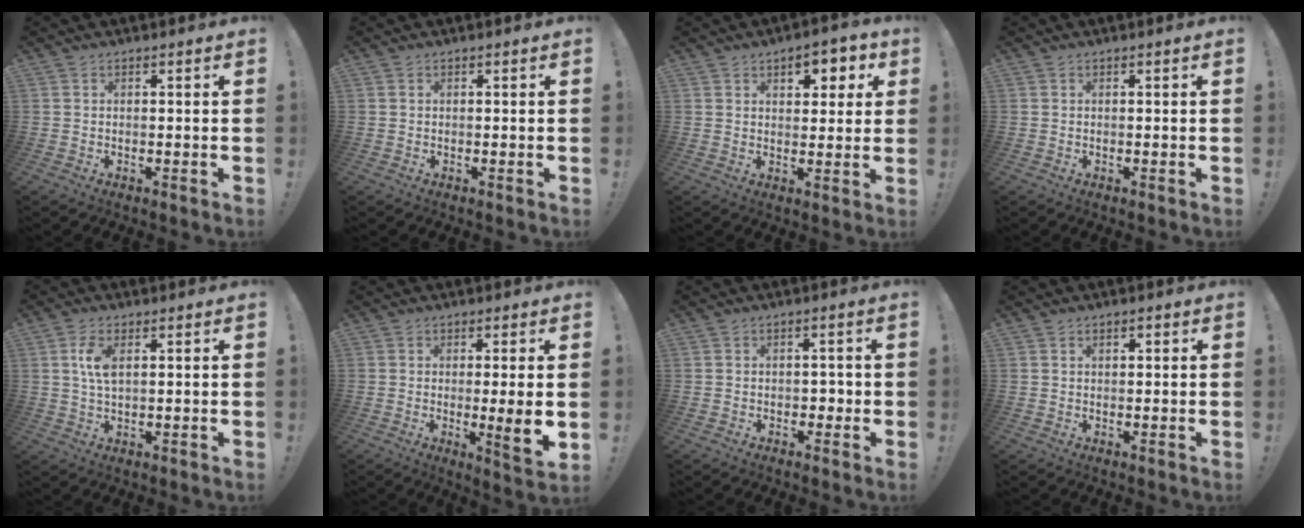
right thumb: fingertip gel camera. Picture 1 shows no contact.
{"total": 0.0}
{"total": 6.5, "force": [3.2, 4.1, 3.9], "torque": [-0.033, -0.016, 0.049]}
{"total": 0.0}
{"total": 5.9, "force": [1.6, 2.6, 5.1], "torque": [-0.099, -0.005, 0.022]}
{"total": 7.8, "force": [-0.1, -0.1, 7.8], "torque": [-0.105, -0.017, -0.002]}
{"total": 2.6, "force": [-0.8, 2.1, 1.2], "torque": [-0.019, 0.006, -0.015]}
{"total": 0.8, "force": [0.4, 0.4, 0.5], "torque": [-0.002, -0.002, 0.005]}